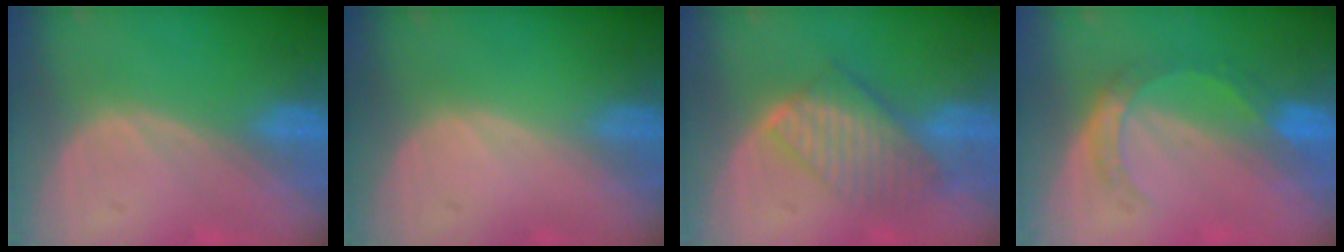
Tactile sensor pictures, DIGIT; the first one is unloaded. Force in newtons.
{"total": 0.0}
{"total": 7.7, "press": 6.9, "slide": 3.5}
{"total": 5.4, "press": 4.8, "slide": 2.4}